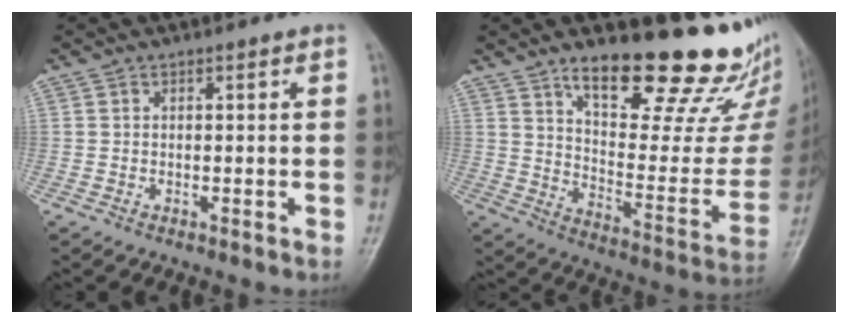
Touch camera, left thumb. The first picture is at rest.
{"total": 25.0, "force": [18.7, 8.2, 14.3], "torque": [-0.152, -0.115, 0.268]}